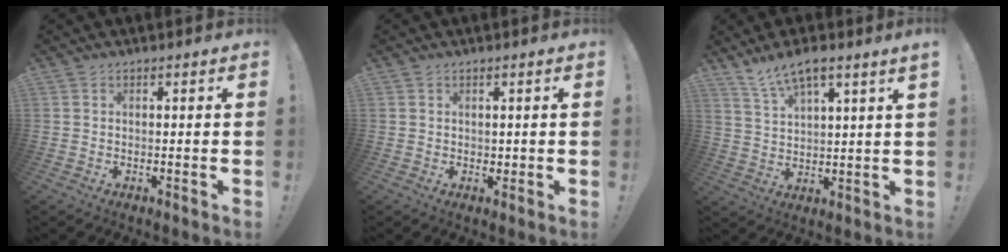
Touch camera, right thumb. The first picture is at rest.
{"total": 1.2, "force": [0.5, 1.1, 0.2], "torque": [-0.001, 0.002, 0.008]}
{"total": 6.8, "force": [5.5, 0.7, 4.0], "torque": [-0.087, -0.023, 0.100]}